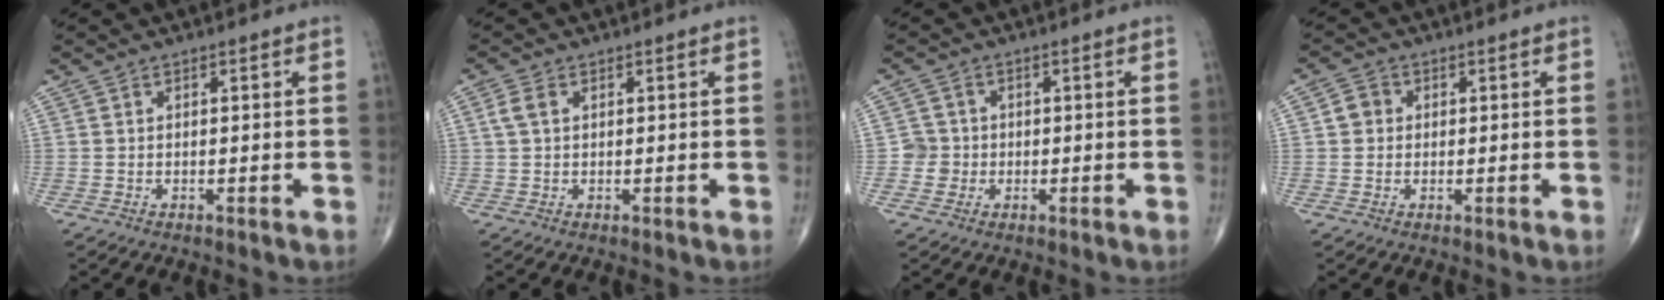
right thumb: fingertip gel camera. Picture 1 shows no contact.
{"total": 2.4, "force": [0.7, 1.6, 1.7], "torque": [-0.043, 0.009, 0.014]}
{"total": 2.9, "force": [-0.4, 2.9, 0.1], "torque": [0.022, 0.009, -0.011]}
{"total": 2.9, "force": [0.3, 2.6, 1.1], "torque": [-0.009, 0.006, 0.000]}